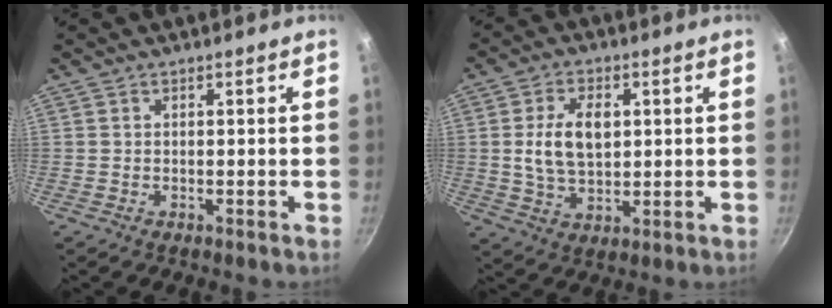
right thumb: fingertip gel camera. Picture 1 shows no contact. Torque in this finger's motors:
{"motor_torque": [-0.07, 0.17, 0.51, -0.35, 0.25]}